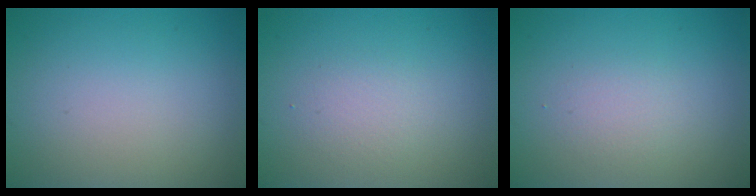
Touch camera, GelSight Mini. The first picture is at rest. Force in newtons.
{"total": 1.5, "press": 1.5, "slide": 0.1}
{"total": 1.4, "press": 1.4, "slide": 0.0}